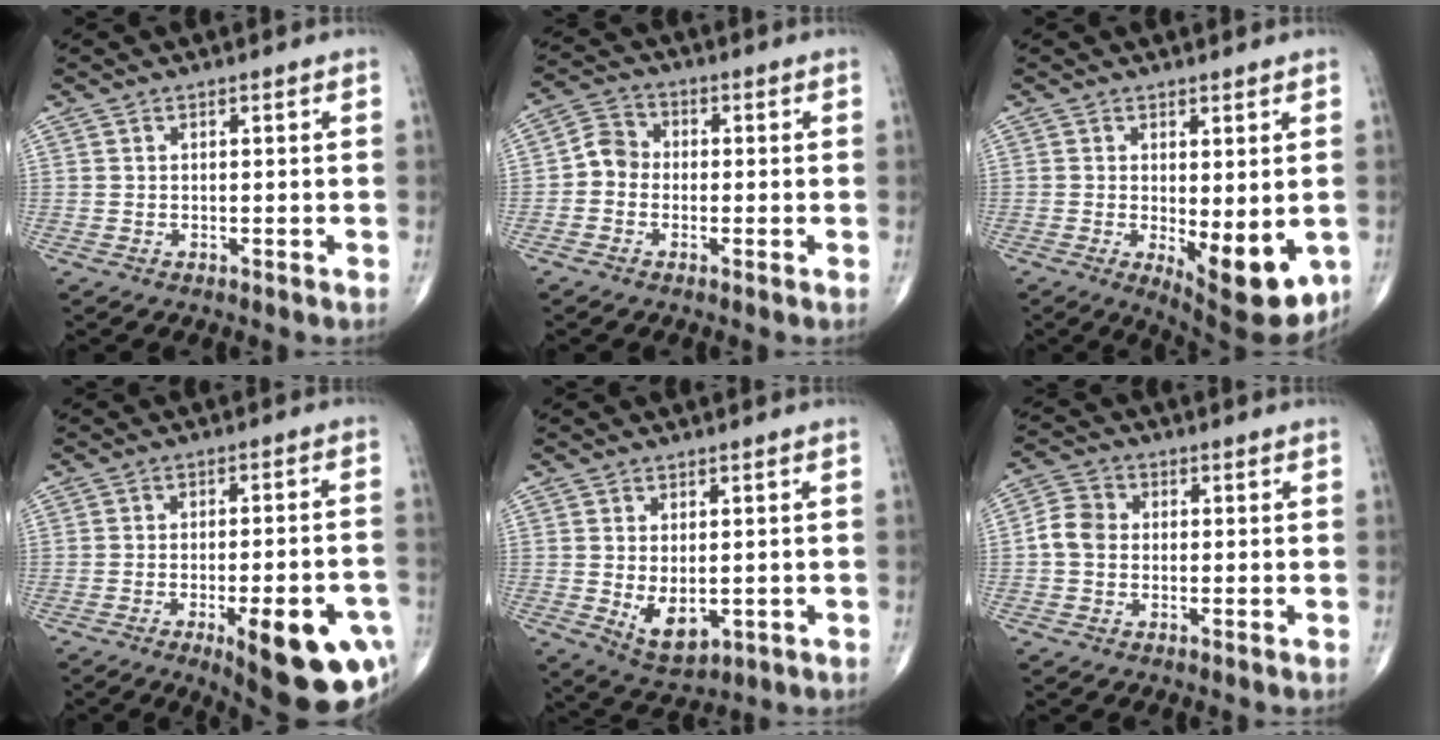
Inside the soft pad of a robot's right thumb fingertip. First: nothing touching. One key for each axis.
{"total": 4.9, "fx": -1.0, "fy": 4.2, "fz": 2.2, "tx": -0.021, "ty": 0.018, "tz": -0.034}
{"total": 11.5, "fx": -2.5, "fy": 4.5, "fz": 10.2, "tx": -0.124, "ty": -0.024, "tz": -0.020}
{"total": 18.9, "fx": -8.2, "fy": 6.2, "fz": 15.9, "tx": -0.151, "ty": 0.024, "tz": -0.096}
{"total": 6.9, "fx": -0.9, "fy": 4.0, "fz": 5.6, "tx": -0.081, "ty": -0.016, "tz": 0.001}
{"total": 5.1, "fx": -0.3, "fy": 4.3, "fz": 2.8, "tx": -0.046, "ty": 0.015, "tz": -0.016}